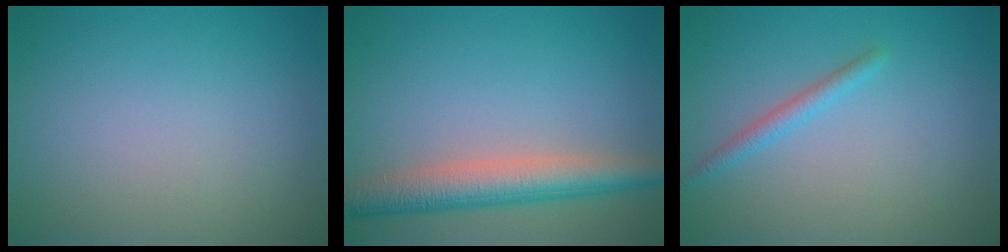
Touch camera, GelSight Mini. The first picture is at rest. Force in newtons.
{"total": 5.1, "press": 5.1, "slide": 0.3}
{"total": 1.5, "press": 1.5, "slide": 0.1}